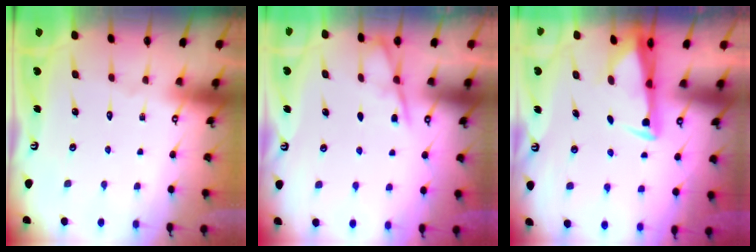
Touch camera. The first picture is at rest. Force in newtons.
{"total": 4.9, "press": 4.9, "slide": 0.4}
{"total": 2.9, "press": 2.8, "slide": 0.6}